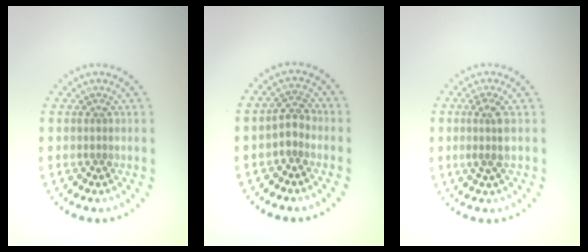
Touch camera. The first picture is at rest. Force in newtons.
{"total": 1.7, "press": 1.5, "slide": 0.8}
{"total": 2.0, "press": 1.7, "slide": 1.0}